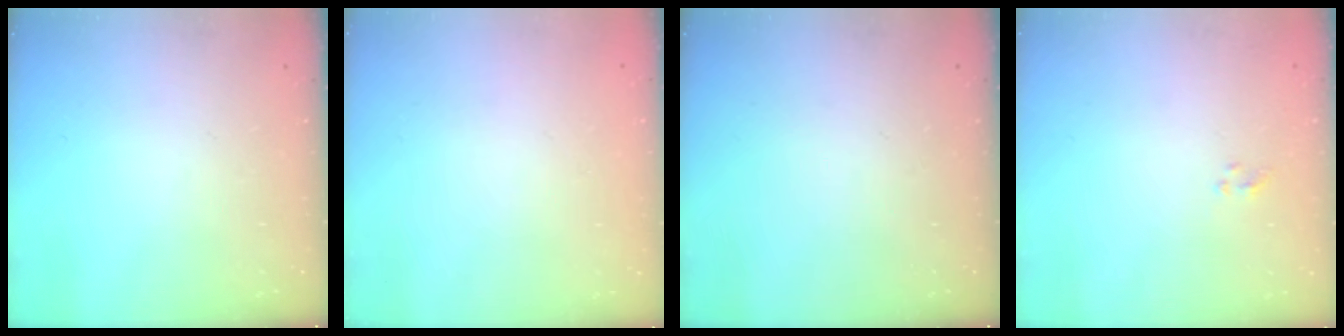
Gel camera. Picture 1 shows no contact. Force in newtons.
{"total": 1.7, "press": 1.7, "slide": 0.2}
{"total": 0.0}
{"total": 1.2, "press": 1.0, "slide": 0.6}